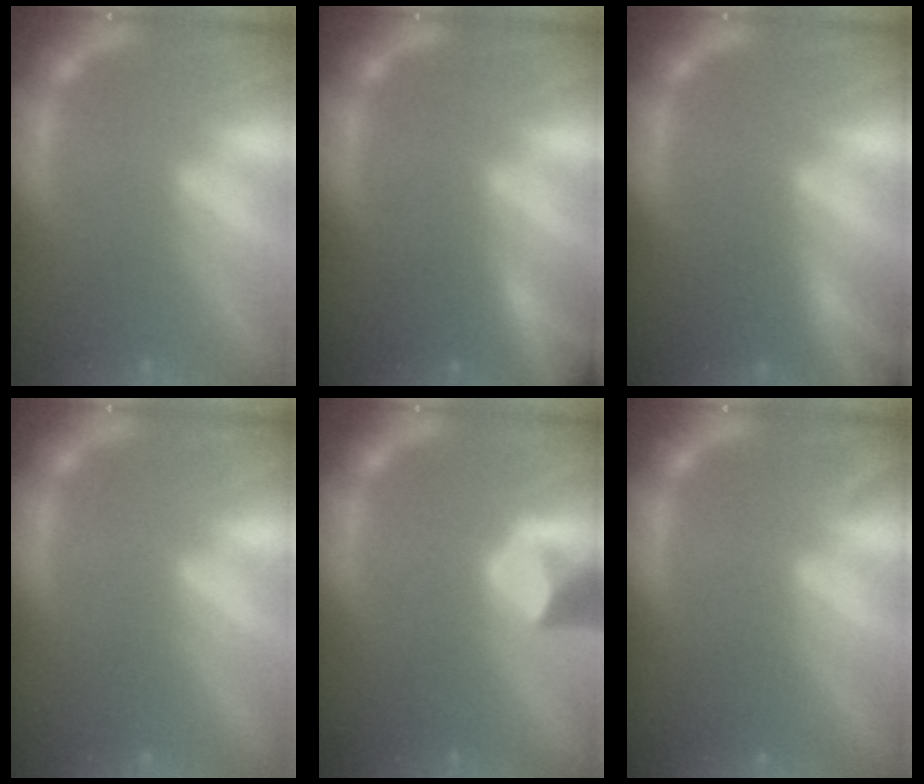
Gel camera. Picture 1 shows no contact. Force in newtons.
{"total": 5.9}
{"total": 8.4}
{"total": 0.0}
{"total": 3.0}
{"total": 0.9}